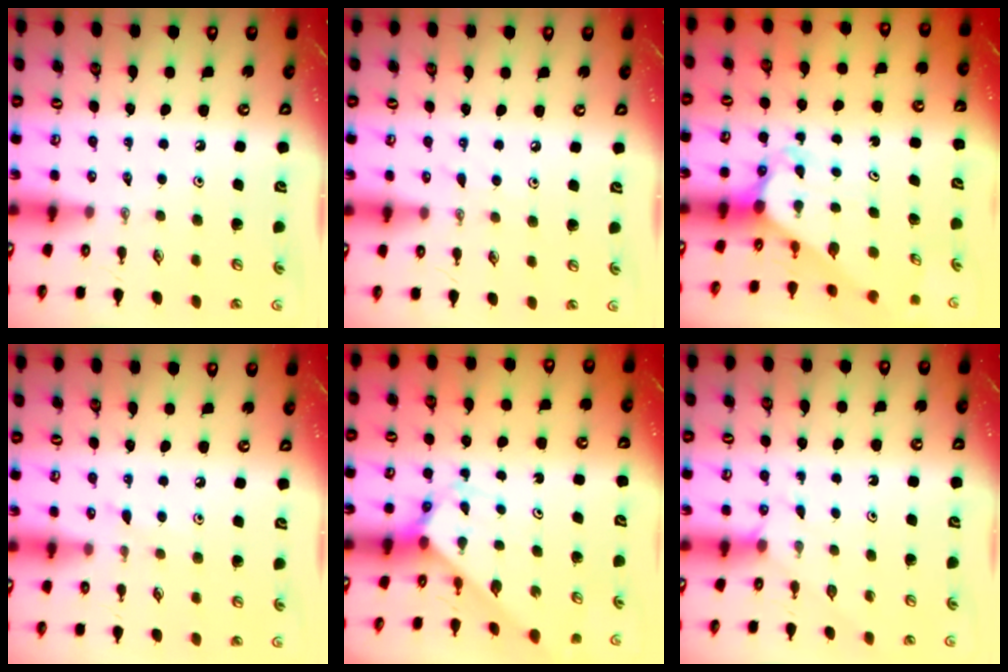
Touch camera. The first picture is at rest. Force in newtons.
{"total": 5.1, "press": 5.1, "slide": 0.5}
{"total": 3.7, "press": 3.7, "slide": 0.3}
{"total": 5.7, "press": 5.7, "slide": 0.6}
{"total": 2.7, "press": 2.7, "slide": 0.2}
{"total": 3.0, "press": 2.9, "slide": 0.4}